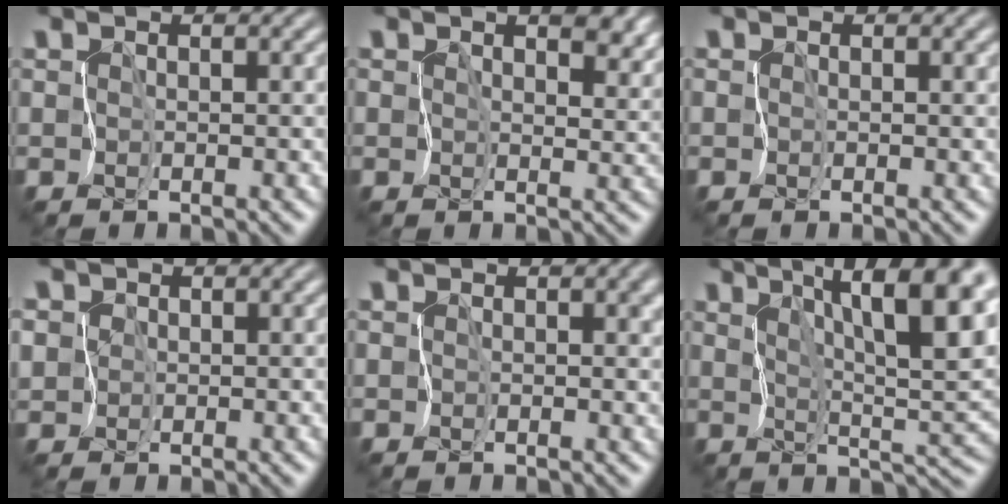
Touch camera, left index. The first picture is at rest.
{"total": 7.3, "force": [3.9, 3.9, 4.8], "torque": [-0.065, 0.007, 0.057]}
{"total": 0.0}
{"total": 2.0, "force": [0.0, 2.0, 0.1], "torque": [-0.006, 0.012, -0.005]}
{"total": 1.4, "force": [0.2, 0.9, 1.1], "torque": [-0.012, -0.004, 0.002]}
{"total": 11.4, "force": [5.2, 3.4, 9.6], "torque": [-0.134, 0.007, 0.075]}